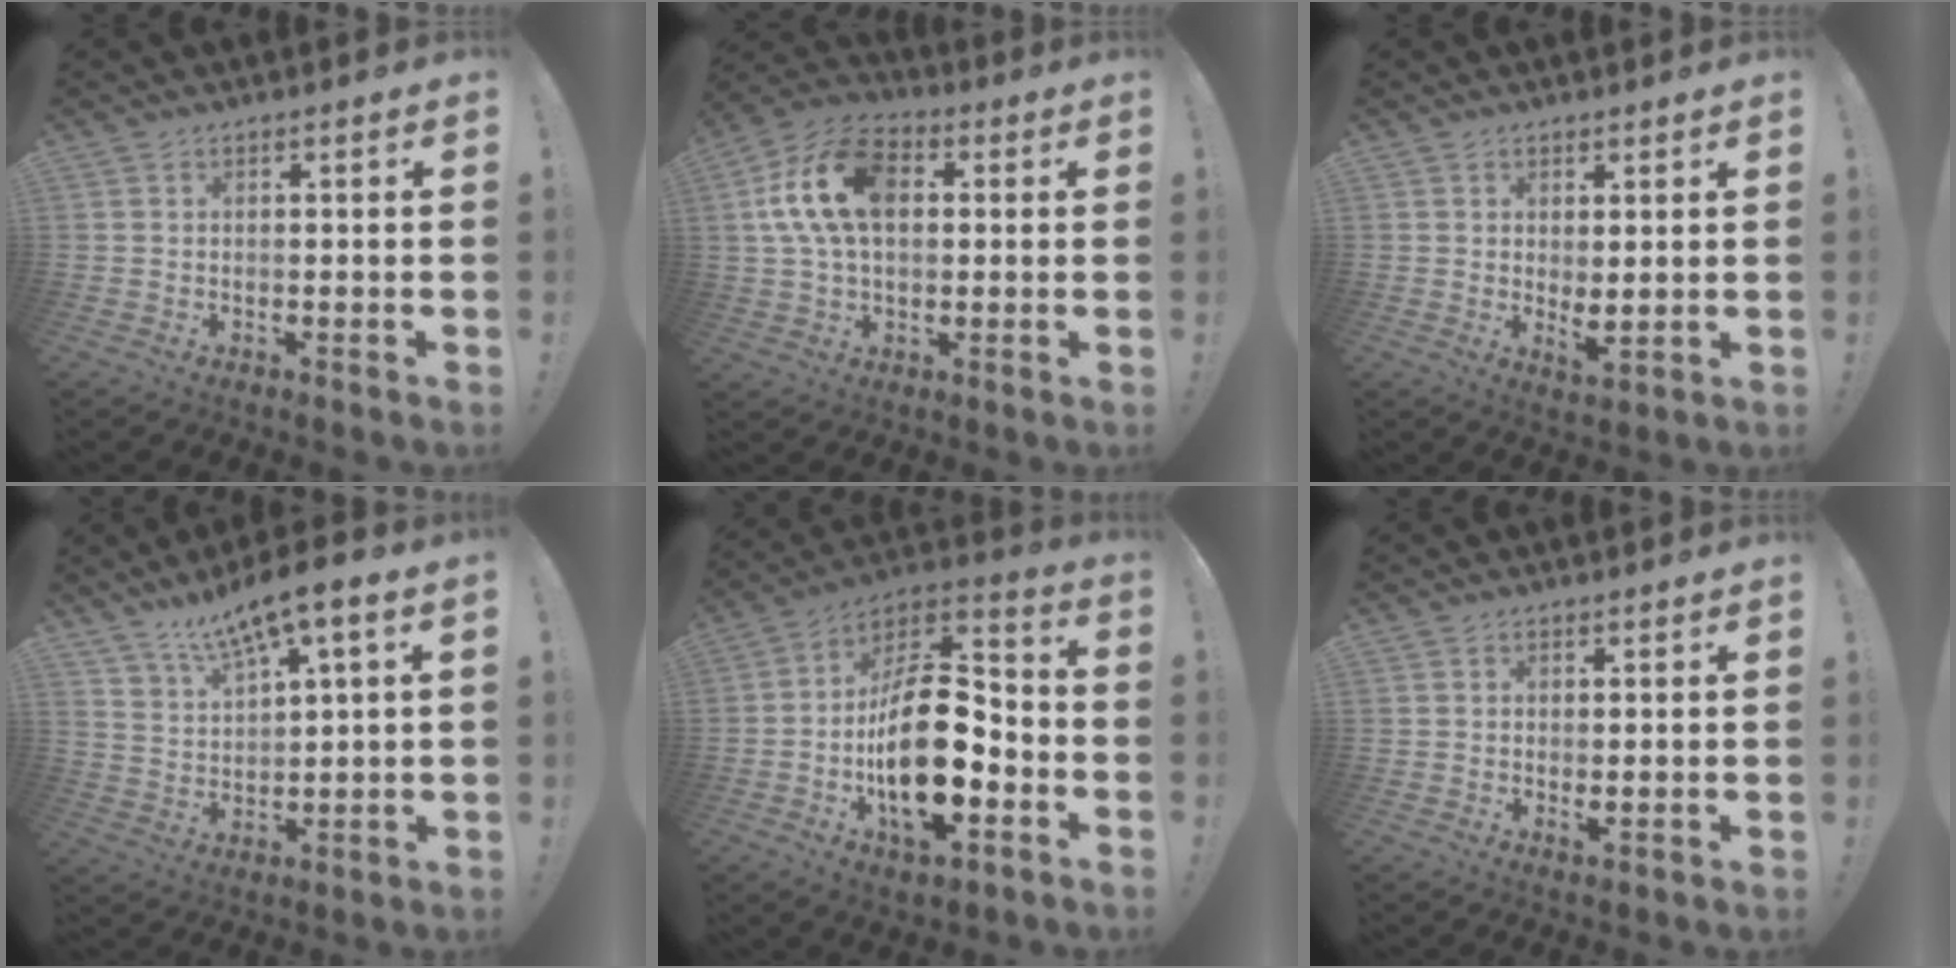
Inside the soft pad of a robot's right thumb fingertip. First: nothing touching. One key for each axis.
{"total": 17.3, "fx": 3.2, "fy": 11.3, "fz": 12.7, "tx": -0.234, "ty": 0.014, "tz": 0.060}
{"total": 3.9, "fx": 1.2, "fy": 1.5, "fz": 3.4, "tx": -0.045, "ty": -0.016, "tz": 0.024}
{"total": 9.4, "fx": 7.1, "fy": 2.0, "fz": 5.9, "tx": -0.111, "ty": -0.041, "tz": 0.125}
{"total": 23.4, "fx": -5.4, "fy": 11.5, "fz": 19.6, "tx": -0.351, "ty": 0.028, "tz": -0.082}
{"total": 1.4, "fx": 0.4, "fy": 0.6, "fz": 1.3, "tx": -0.022, "ty": -0.002, "tz": 0.009}